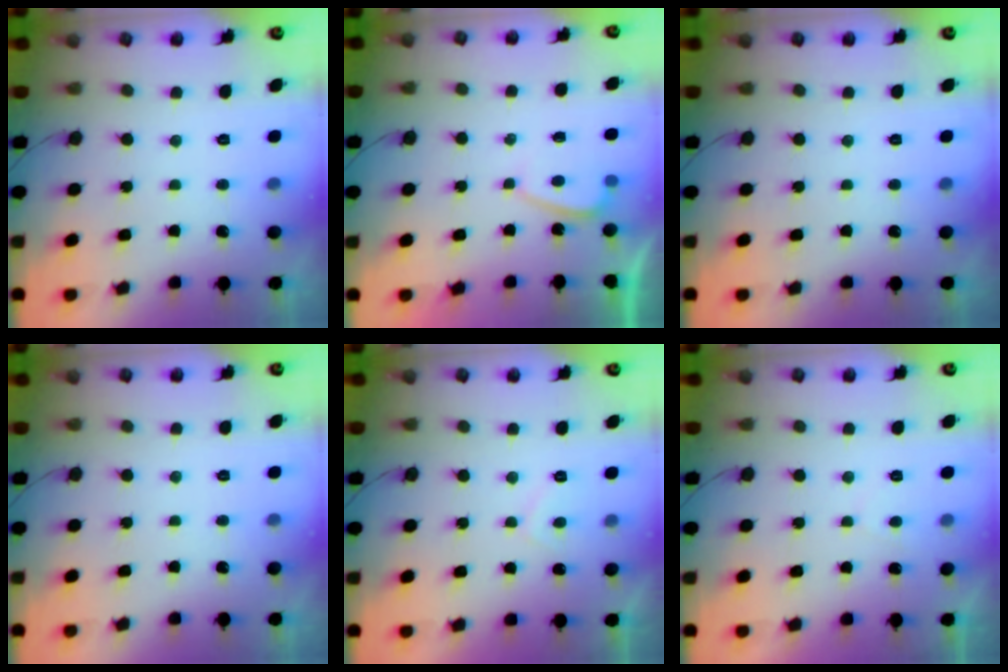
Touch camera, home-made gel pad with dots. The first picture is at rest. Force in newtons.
{"total": 1.1, "press": 1.0, "slide": 0.5}
{"total": 0.0}
{"total": 0.0}
{"total": 2.1, "press": 2.0, "slide": 0.9}
{"total": 1.0, "press": 0.8, "slide": 0.6}